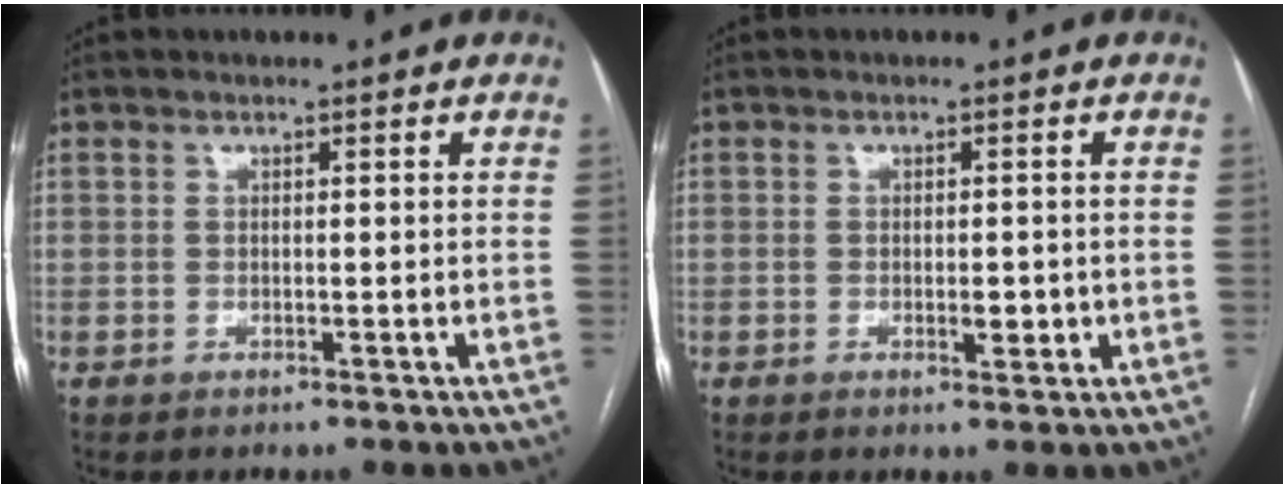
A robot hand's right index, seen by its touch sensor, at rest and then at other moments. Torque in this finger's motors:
{"motor_torque": [0.05, 0.07, 0.05, 0.02]}